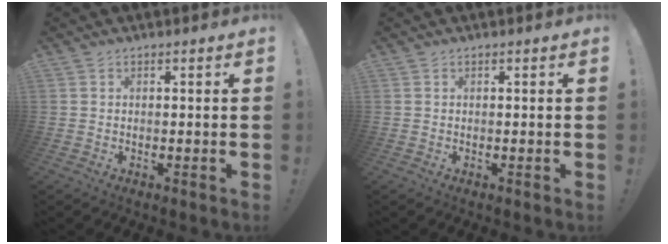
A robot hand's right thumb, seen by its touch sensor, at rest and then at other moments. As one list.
[{"total": 0.0}]